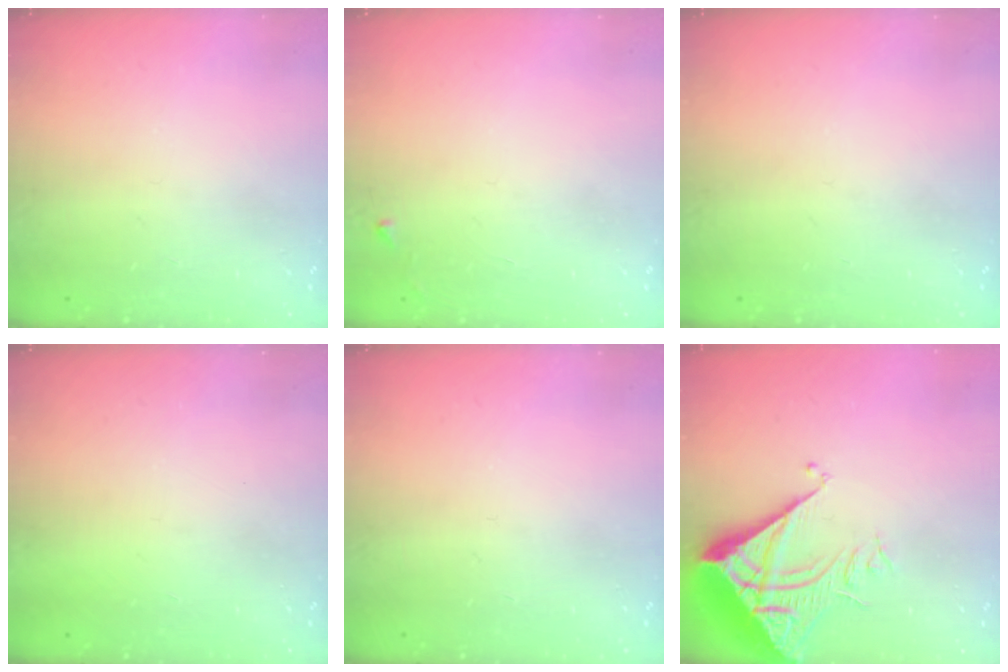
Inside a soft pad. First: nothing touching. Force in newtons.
{"total": 3.5, "press": 3.4, "slide": 0.5}
{"total": 0.0}
{"total": 1.6, "press": 1.5, "slide": 0.1}
{"total": 0.0}
{"total": 8.4, "press": 8.4, "slide": 1.0}